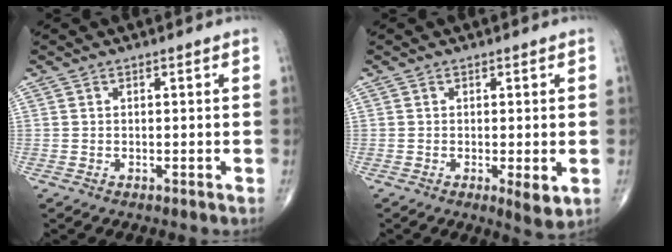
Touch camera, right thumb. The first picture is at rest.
{"total": 3.6, "force": [-0.8, 0.9, 3.4], "torque": [-0.052, -0.013, -0.013]}